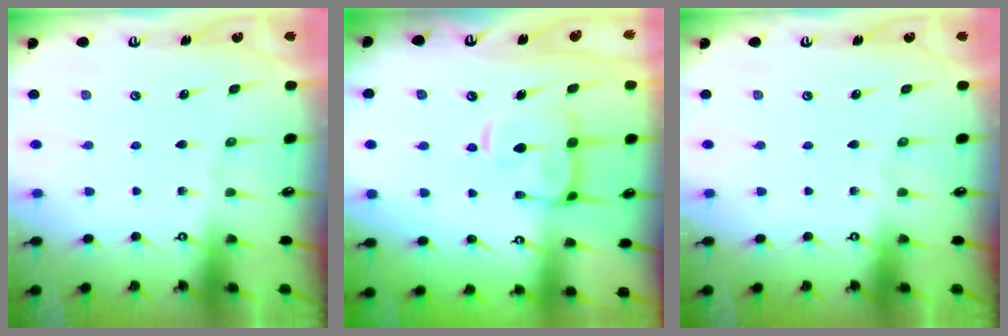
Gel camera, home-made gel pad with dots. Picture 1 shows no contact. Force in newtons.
{"total": 7.7, "press": 7.6, "slide": 1.2}
{"total": 0.0}